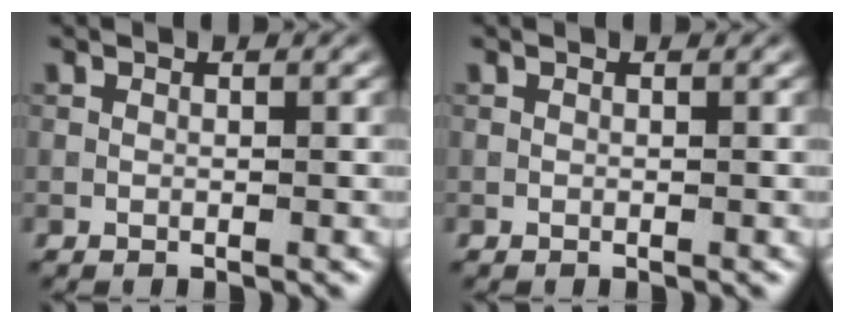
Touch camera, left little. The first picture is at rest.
{"total": 0.0}